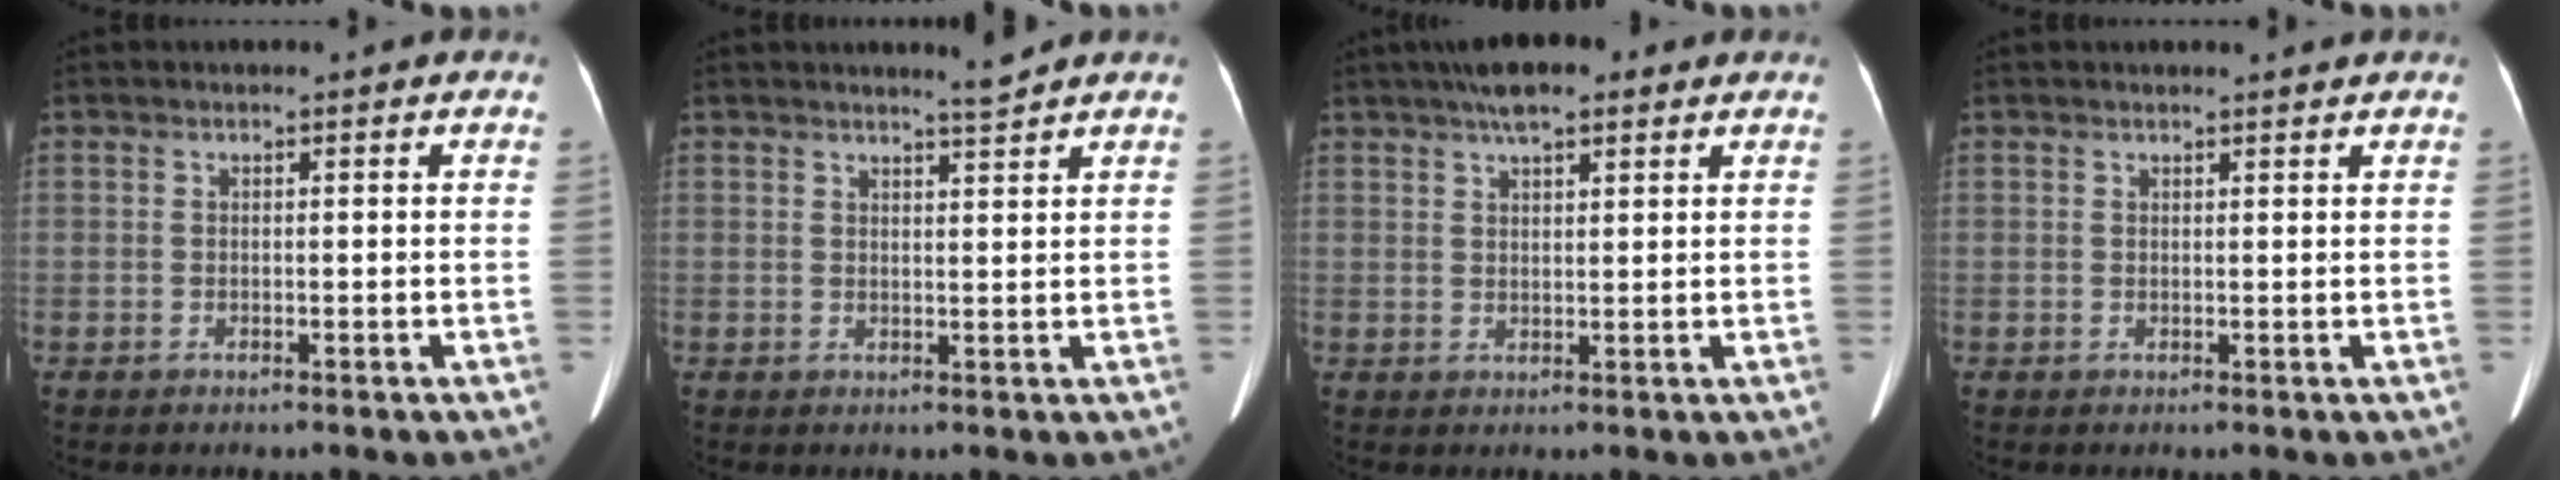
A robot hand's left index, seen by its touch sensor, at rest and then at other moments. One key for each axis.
{"total": 1.9, "fx": 1.7, "fy": -0.7, "fz": 0.3, "tx": -0.015, "ty": -0.016, "tz": 0.030}
{"total": 5.8, "fx": 3.8, "fy": 1.8, "fz": 4.1, "tx": -0.071, "ty": 0.019, "tz": 0.059}
{"total": 2.1, "fx": 2.0, "fy": 0.2, "fz": 0.5, "tx": -0.010, "ty": 0.003, "tz": 0.023}